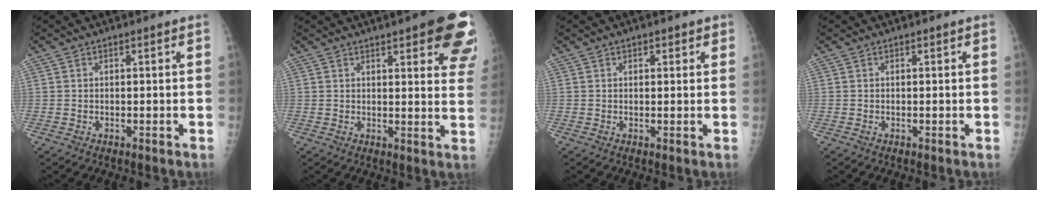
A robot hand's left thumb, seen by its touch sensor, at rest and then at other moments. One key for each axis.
{"total": 15.0, "fx": 8.4, "fy": 4.2, "fz": 11.7, "tx": -0.116, "ty": -0.032, "tz": 0.089}
{"total": 1.9, "fx": 1.0, "fy": 1.2, "fz": 1.0, "tx": 0.001, "ty": -0.002, "tz": 0.011}
{"total": 0.0}